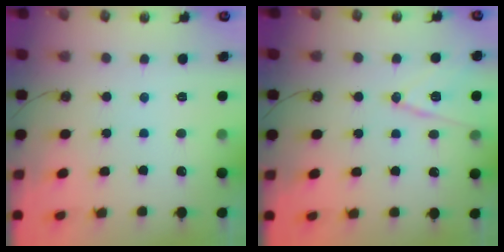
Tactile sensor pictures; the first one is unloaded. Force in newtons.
{"total": 12.5, "press": 12.0, "slide": 3.4}